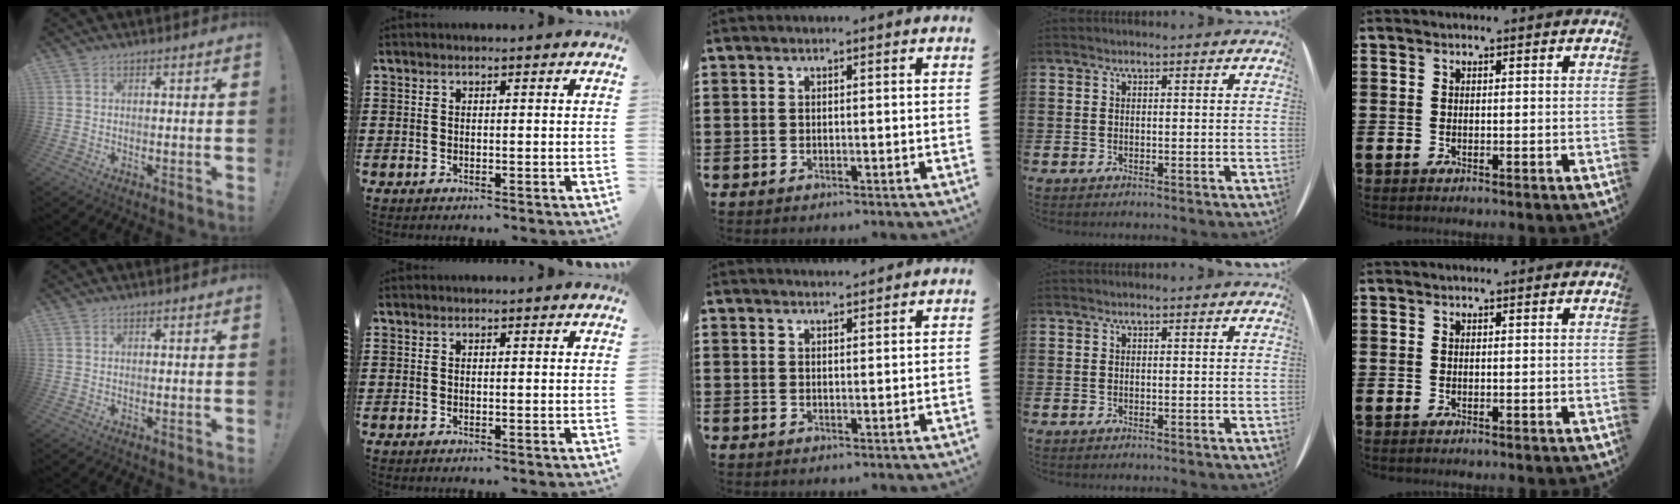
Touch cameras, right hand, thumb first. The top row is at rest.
{"middle": {"total": 1.6, "force": [1.5, 0.1, 0.0], "torque": [-0.005, 0.000, 0.030]}}